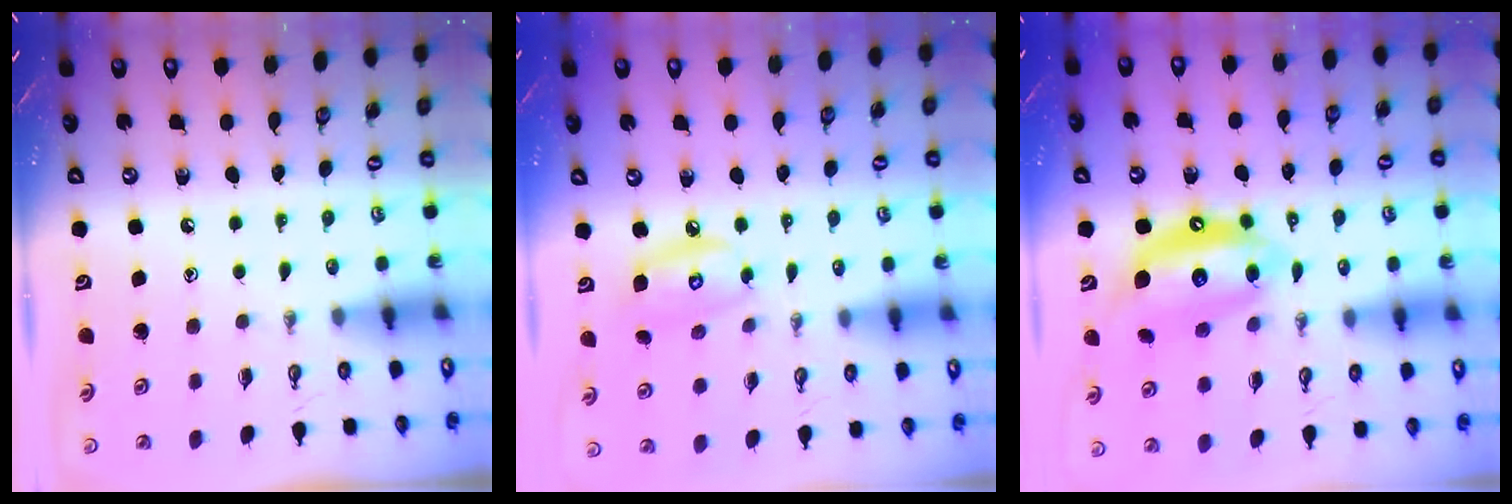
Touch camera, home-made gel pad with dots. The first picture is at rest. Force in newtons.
{"total": 7.9, "press": 7.8, "slide": 0.5}
{"total": 12.7, "press": 12.7, "slide": 1.1}